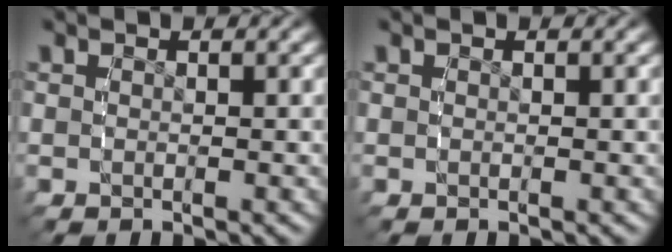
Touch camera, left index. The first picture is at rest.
{"total": 0.0}